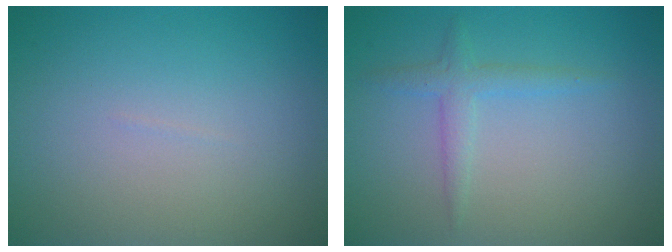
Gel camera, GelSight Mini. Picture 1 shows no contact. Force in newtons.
{"total": 1.8, "press": 1.7, "slide": 0.1}